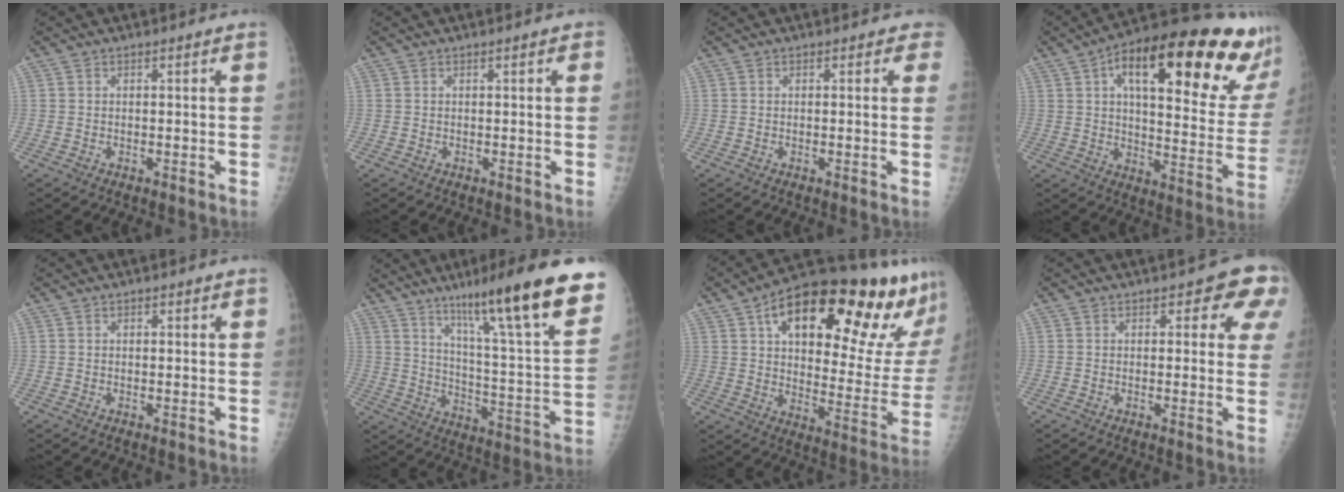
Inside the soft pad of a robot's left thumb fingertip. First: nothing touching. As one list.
[{"total": 0.8, "force": [0.3, 0.3, 0.7], "torque": [-0.006, 0.002, 0.001]}, {"total": 1.7, "force": [1.0, 1.1, 0.7], "torque": [0.017, -0.002, -0.002]}, {"total": 30.3, "force": [16.5, 9.7, 23.4], "torque": [-0.292, -0.025, 0.229]}, {"total": 0.7, "force": [0.4, 0.4, 0.4], "torque": [-0.001, -0.001, 0.003]}, {"total": 25.6, "force": [16.7, 2.7, 19.3], "torque": [-0.266, -0.060, 0.251]}, {"total": 29.5, "force": [17.2, 10.4, 21.7], "torque": [-0.269, -0.035, 0.249]}, {"total": 6.9, "force": [3.3, 3.5, 5.0], "torque": [-0.010, -0.006, 0.027]}]